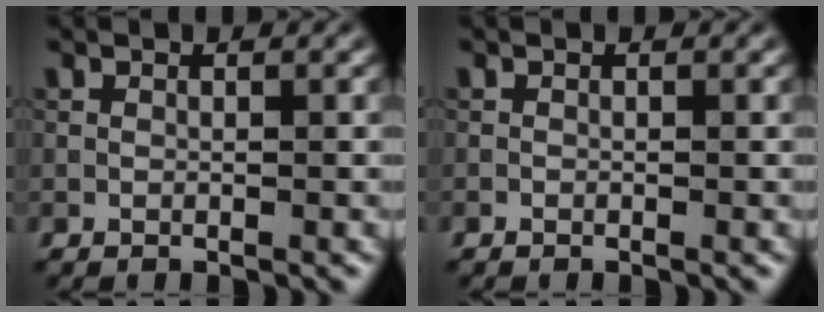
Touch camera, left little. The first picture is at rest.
{"total": 0.0}